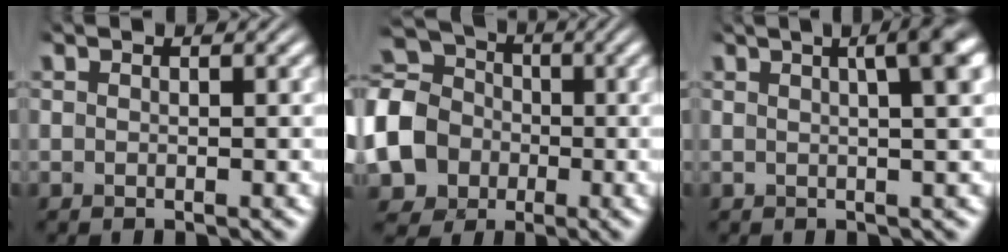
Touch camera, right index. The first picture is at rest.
{"total": 12.7, "force": [-0.3, 11.4, 5.5], "torque": [-0.139, -0.041, -0.005]}
{"total": 9.0, "force": [3.8, 3.6, 7.3], "torque": [-0.072, 0.044, 0.040]}